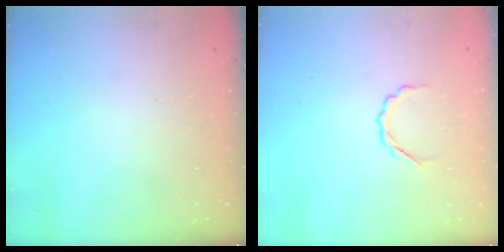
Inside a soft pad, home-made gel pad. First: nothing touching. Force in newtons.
{"total": 4.0, "press": 3.9, "slide": 0.9}